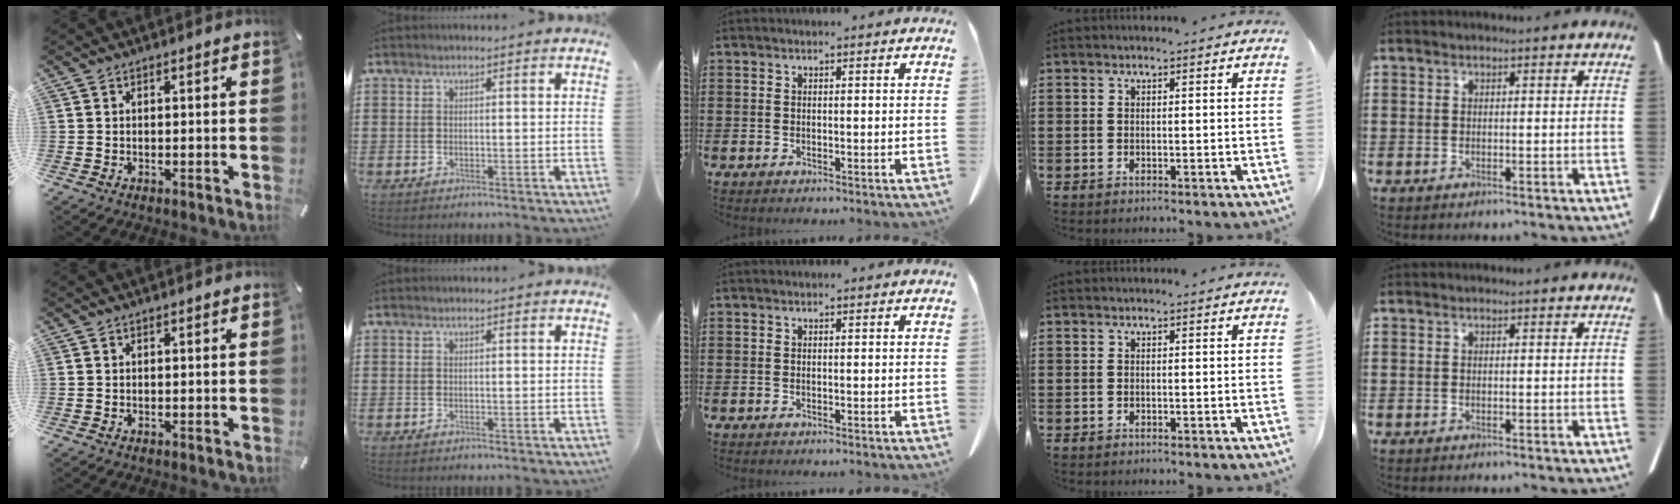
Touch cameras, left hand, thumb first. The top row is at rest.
{}